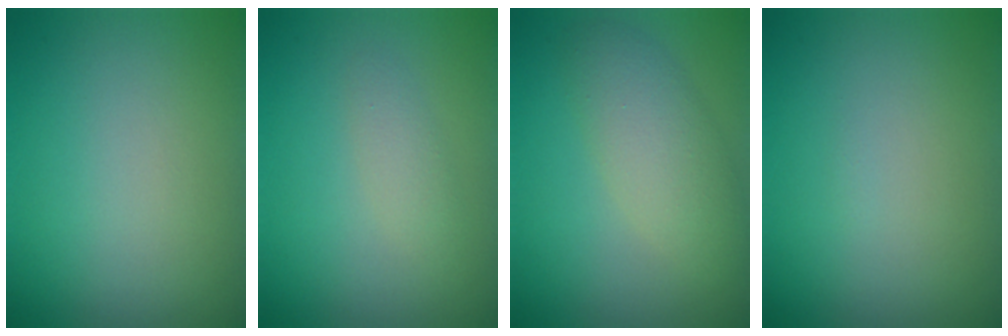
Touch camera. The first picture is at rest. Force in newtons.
{"total": 1.4, "press": 1.4, "slide": 0.1}
{"total": 4.2, "press": 4.2, "slide": 0.1}
{"total": 0.0}